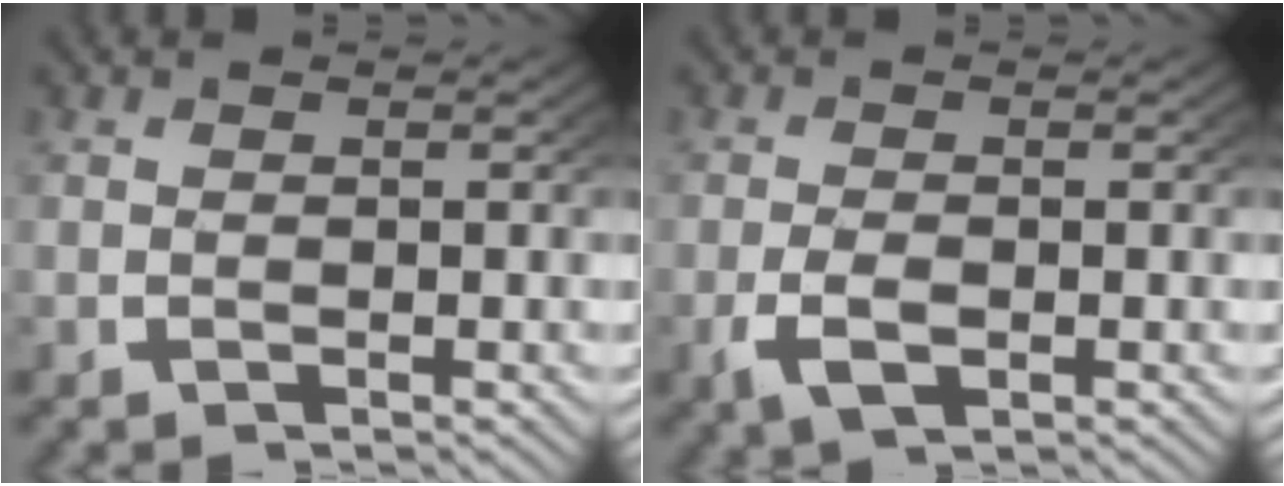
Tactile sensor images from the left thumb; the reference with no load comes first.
{"total": 2.9, "force": [-1.0, 1.6, 2.1], "torque": [-0.056, -0.011, -0.012]}